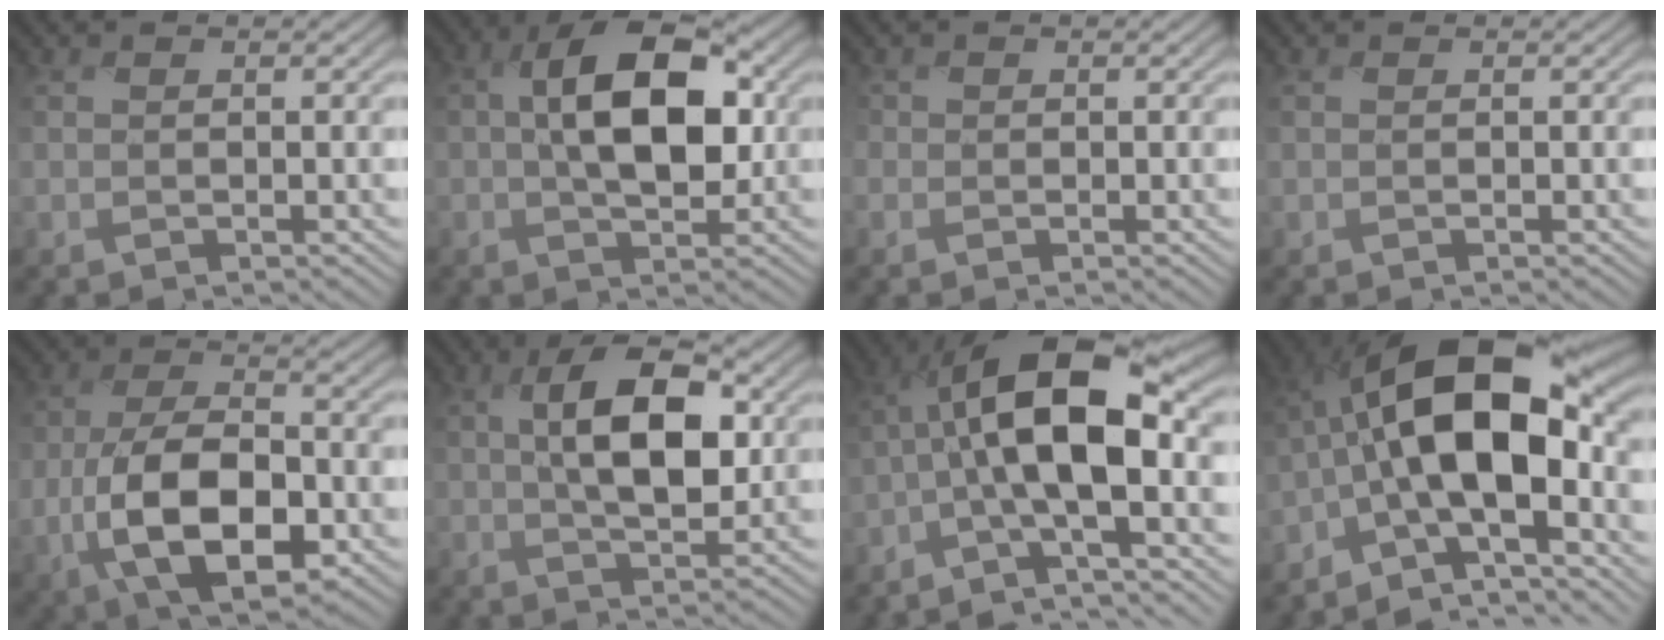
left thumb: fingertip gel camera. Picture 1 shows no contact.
{"total": 11.0, "force": [1.0, 5.6, 9.4], "torque": [-0.165, 0.010, 0.010]}
{"total": 1.2, "force": [-0.3, 1.2, 0.1], "torque": [-0.004, -0.004, -0.011]}
{"total": 0.0}
{"total": 12.8, "force": [-3.8, 7.3, 9.8], "torque": [-0.218, -0.023, -0.067]}
{"total": 10.0, "force": [1.4, 4.6, 8.8], "torque": [-0.163, 0.008, 0.020]}
{"total": 14.7, "force": [-1.3, 5.0, 13.8], "torque": [-0.253, 0.016, -0.034]}
{"total": 18.3, "force": [-2.2, 8.2, 16.2], "torque": [-0.261, 0.022, -0.050]}